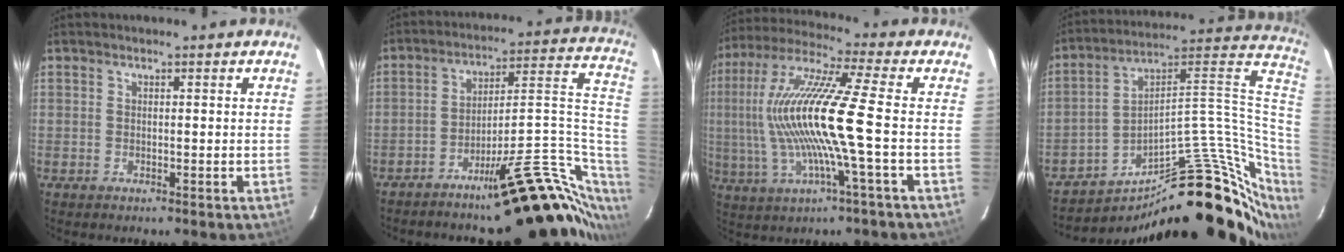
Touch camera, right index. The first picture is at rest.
{"total": 20.6, "force": [-10.2, 6.4, 16.7], "torque": [-0.187, 0.038, -0.141]}
{"total": 16.5, "force": [-1.3, -0.1, 16.4], "torque": [-0.320, -0.001, -0.023]}
{"total": 25.7, "force": [-8.7, 11.9, 21.0], "torque": [-0.262, 0.043, -0.115]}